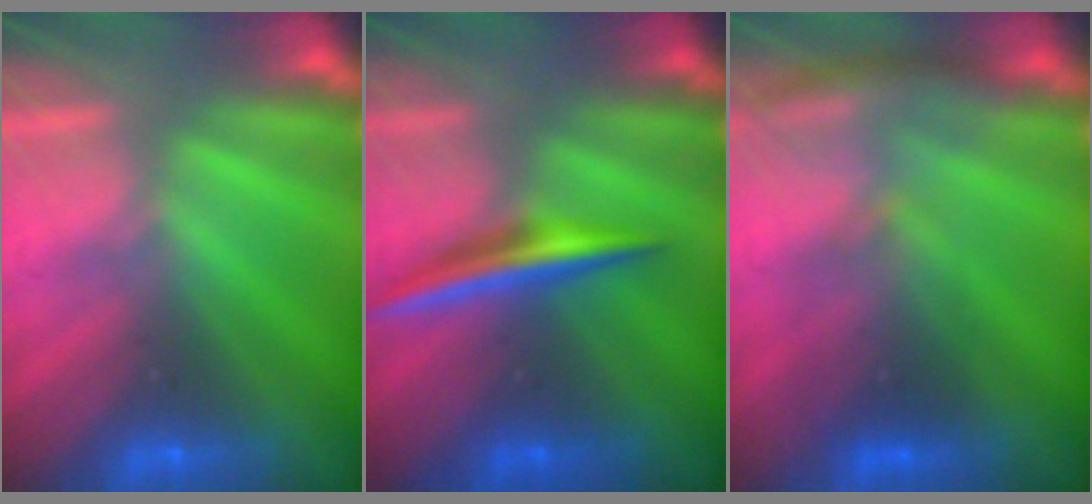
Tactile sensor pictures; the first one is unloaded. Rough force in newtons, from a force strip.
{"total": 1.9}
{"total": 2.8}